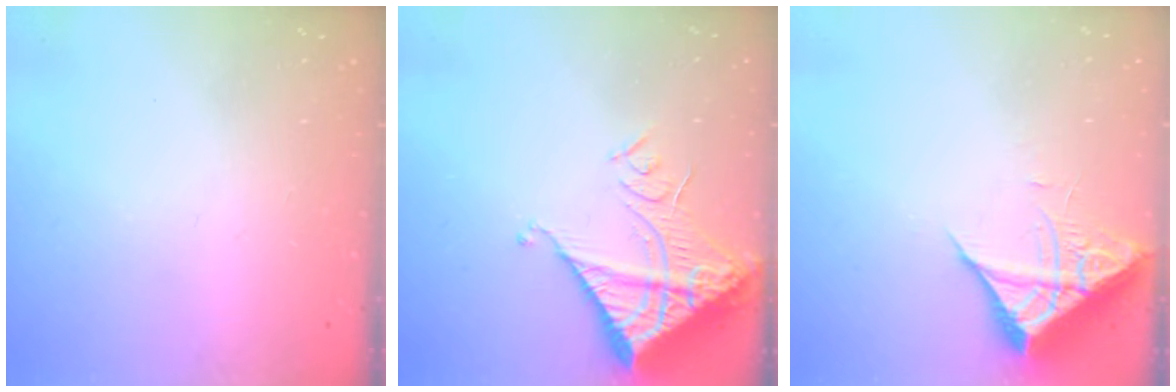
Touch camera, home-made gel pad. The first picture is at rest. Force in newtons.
{"total": 13.1, "press": 13.0, "slide": 1.7}
{"total": 7.3, "press": 7.2, "slide": 0.3}